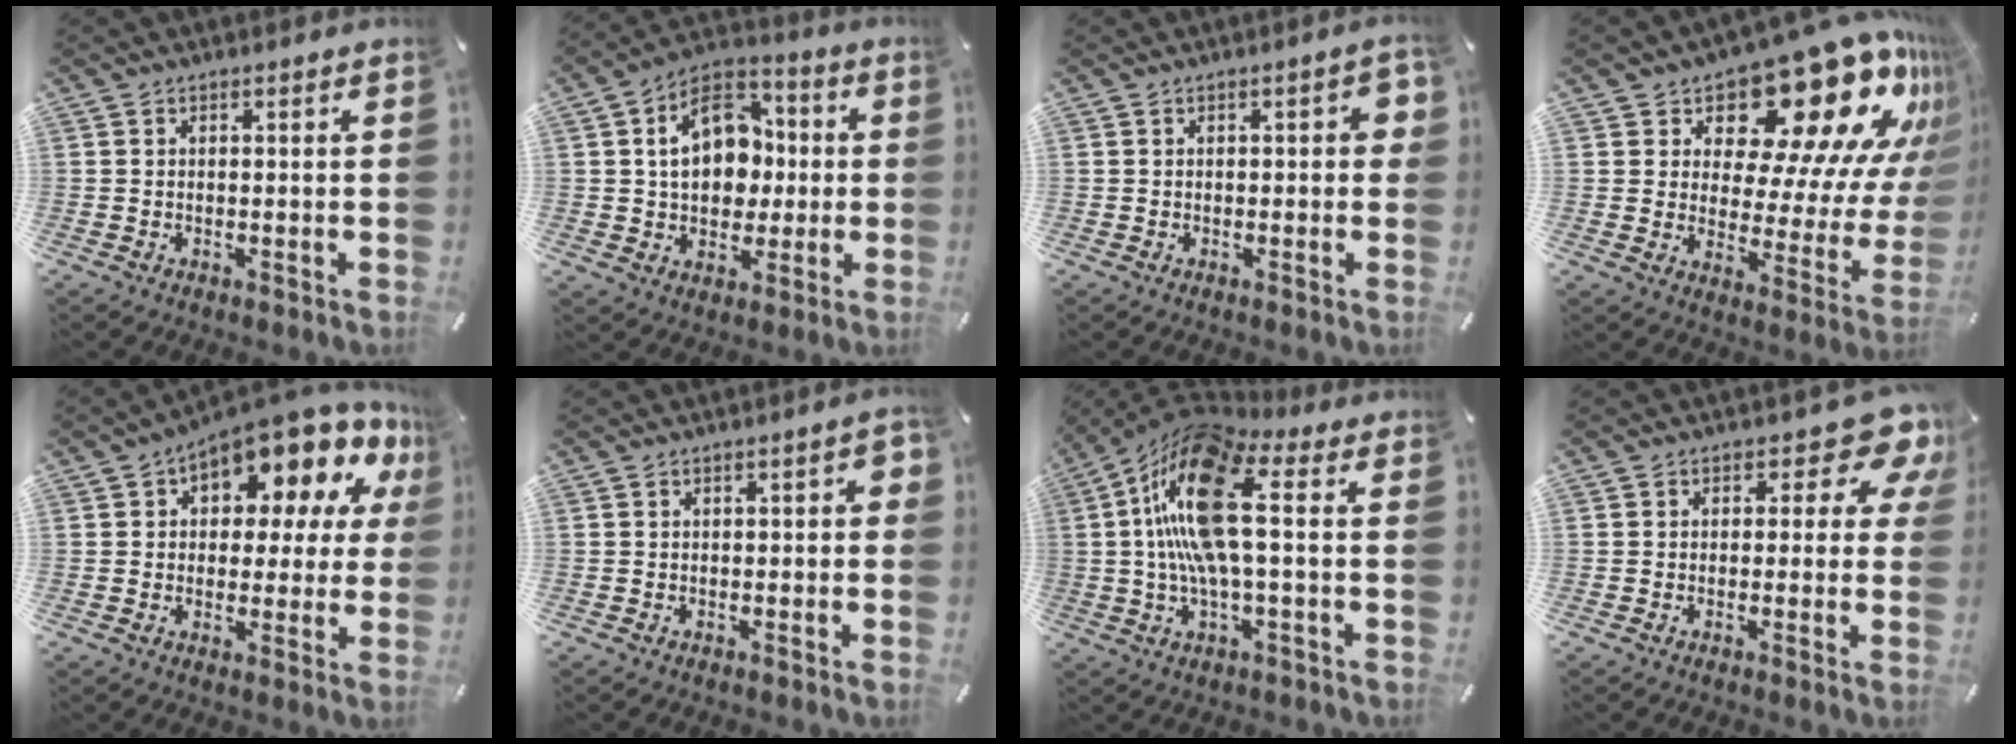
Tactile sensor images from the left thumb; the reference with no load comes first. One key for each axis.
{"total": 14.1, "fx": 1.2, "fy": 11.1, "fz": 8.7, "tx": -0.138, "ty": 0.010, "tz": 0.023}
{"total": 3.5, "fx": 0.1, "fy": 1.6, "fz": 3.1, "tx": -0.033, "ty": 0.002, "tz": -0.004}
{"total": 21.9, "fx": 14.8, "fy": 9.5, "fz": 13.1, "tx": -0.169, "ty": -0.123, "tz": 0.238}
{"total": 13.9, "fx": 9.7, "fy": 5.8, "fz": 8.1, "tx": -0.115, "ty": -0.089, "tz": 0.162}
{"total": 1.9, "fx": -0.3, "fy": 1.0, "fz": 1.6, "tx": -0.027, "ty": 0.007, "tz": -0.006}
{"total": 19.3, "fx": 2.2, "fy": 7.6, "fz": 17.6, "tx": -0.359, "ty": 0.001, "tz": 0.032}
{"total": 9.5, "fx": 4.2, "fy": 4.8, "fz": 7.1, "tx": -0.083, "ty": -0.024, "tz": 0.070}